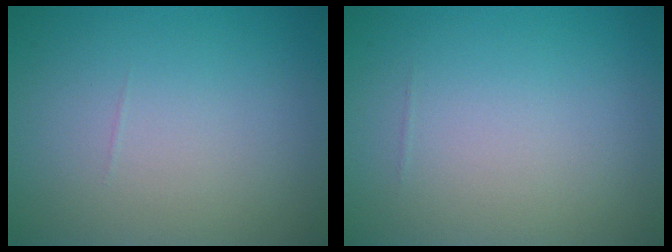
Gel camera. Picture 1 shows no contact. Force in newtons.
{"total": 0.0}